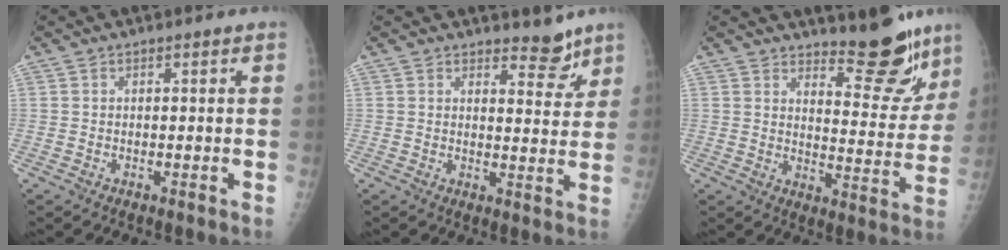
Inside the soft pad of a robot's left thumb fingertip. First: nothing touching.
{"total": 4.9, "force": [4.1, 1.9, 1.8], "torque": [-0.001, -0.033, 0.059]}
{"total": 12.3, "force": [10.2, 3.5, 5.8], "torque": [-0.042, -0.094, 0.143]}